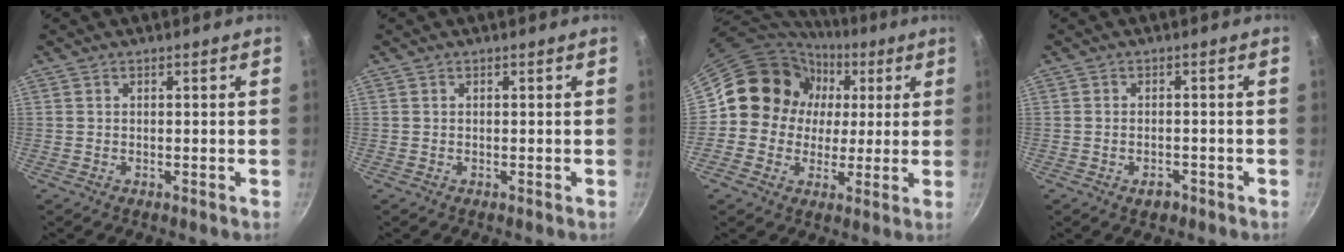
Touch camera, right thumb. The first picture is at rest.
{"total": 0.0}
{"total": 13.7, "force": [2.8, 12.6, 4.5], "torque": [-0.045, 0.009, 0.032]}
{"total": 2.6, "force": [-1.5, 1.6, 1.4], "torque": [-0.016, 0.013, -0.017]}